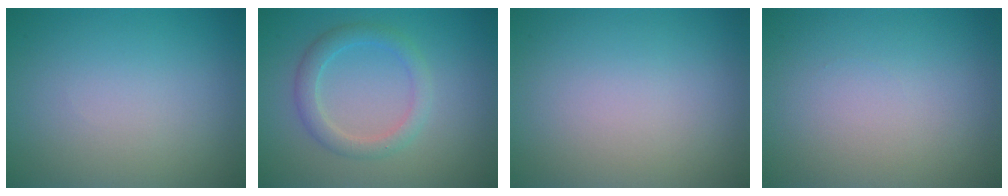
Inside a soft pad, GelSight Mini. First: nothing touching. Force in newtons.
{"total": 2.6, "press": 2.6, "slide": 0.1}
{"total": 0.0}
{"total": 0.0}